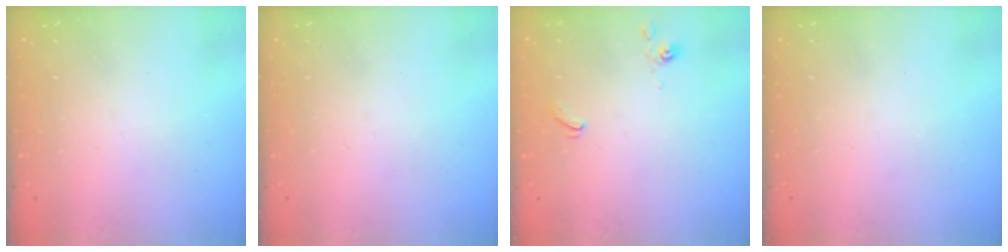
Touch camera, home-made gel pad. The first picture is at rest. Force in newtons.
{"total": 0.0}
{"total": 2.4, "press": 2.3, "slide": 0.4}
{"total": 0.0}